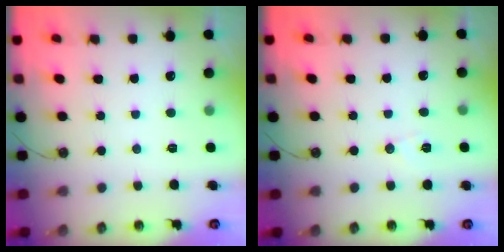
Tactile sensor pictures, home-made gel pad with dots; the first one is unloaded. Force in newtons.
{"total": 5.1, "press": 4.8, "slide": 1.8}